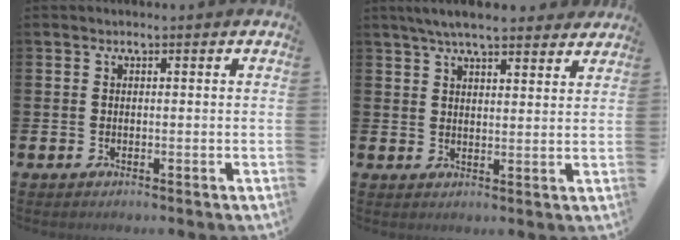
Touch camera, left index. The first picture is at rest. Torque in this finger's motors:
{"motor_torque": [0.93, -1.21, 0.92, 0.21]}